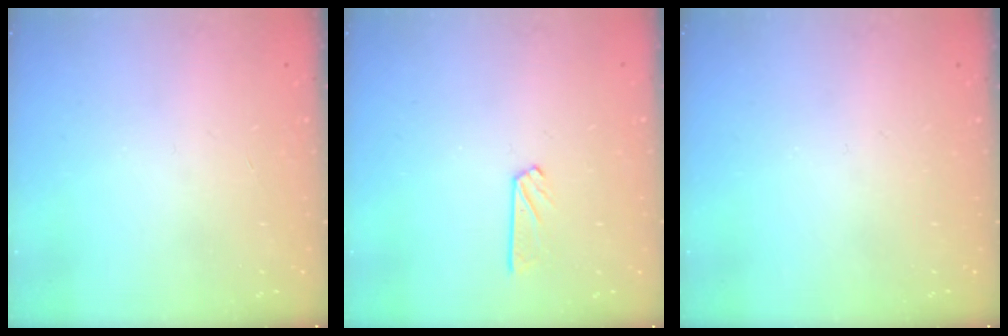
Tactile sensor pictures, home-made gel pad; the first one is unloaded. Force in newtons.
{"total": 4.1, "press": 4.1, "slide": 0.3}
{"total": 0.0}